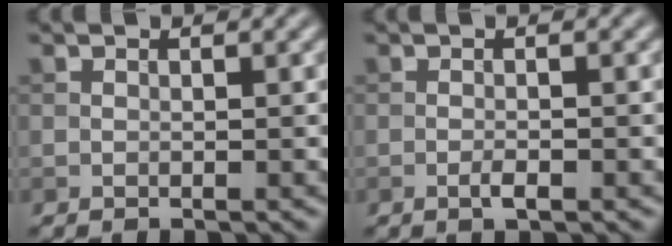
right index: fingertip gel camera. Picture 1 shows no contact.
{"total": 1.4, "force": [-0.7, 0.2, 1.3], "torque": [-0.023, 0.000, -0.014]}